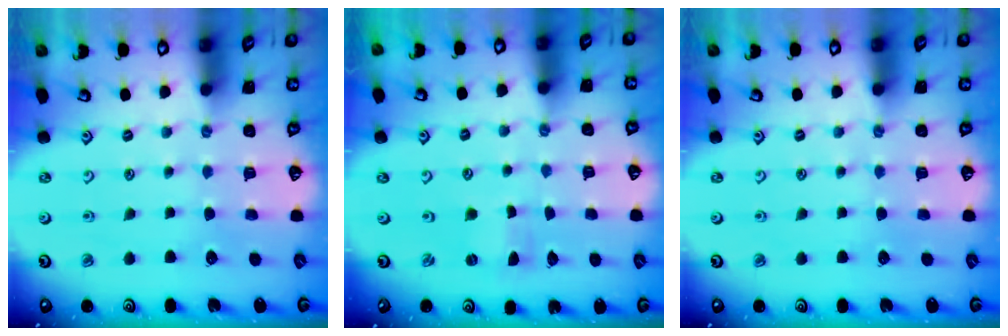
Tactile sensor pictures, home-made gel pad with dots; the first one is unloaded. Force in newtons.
{"total": 0.0}
{"total": 0.0}